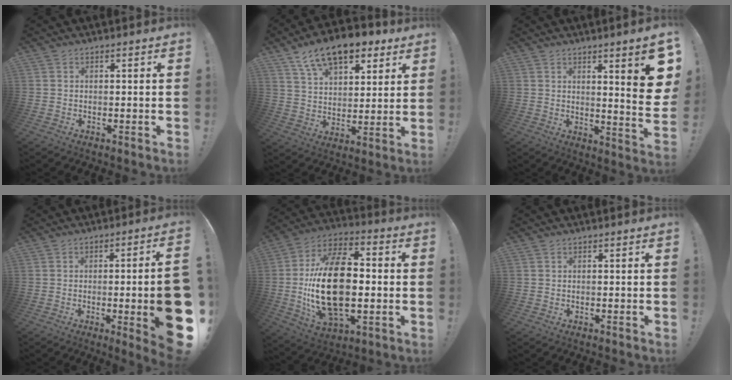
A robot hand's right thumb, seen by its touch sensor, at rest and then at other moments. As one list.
[{"total": 14.8, "force": [10.0, 7.6, 7.8], "torque": [-0.125, -0.063, 0.182]}, {"total": 10.1, "force": [3.6, -0.1, 9.4], "torque": [-0.118, -0.047, 0.048]}, {"total": 15.5, "force": [-3.0, 2.1, 15.1], "torque": [-0.195, 0.000, -0.031]}, {"total": 25.9, "force": [-1.3, 14.9, 21.2], "torque": [-0.408, 0.006, -0.018]}, {"total": 0.0}]